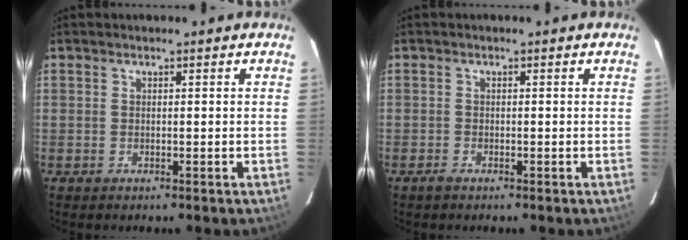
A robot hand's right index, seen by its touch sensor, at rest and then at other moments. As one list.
[{"total": 1.1, "force": [-0.9, 0.4, 0.5], "torque": [-0.011, -0.003, -0.020]}]